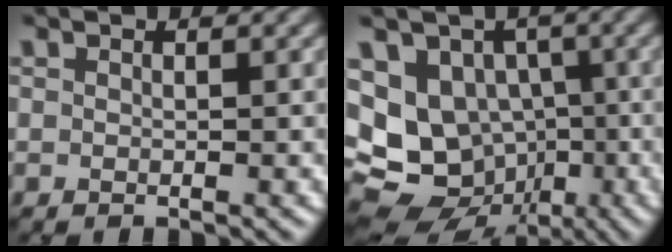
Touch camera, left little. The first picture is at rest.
{"total": 12.4, "force": [-1.6, 10.7, 6.1], "torque": [-0.117, 0.008, -0.036]}